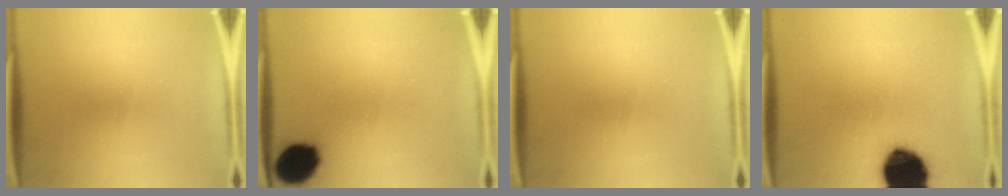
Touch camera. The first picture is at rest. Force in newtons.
{"total": 12.7}
{"total": 0.0}
{"total": 19.6}